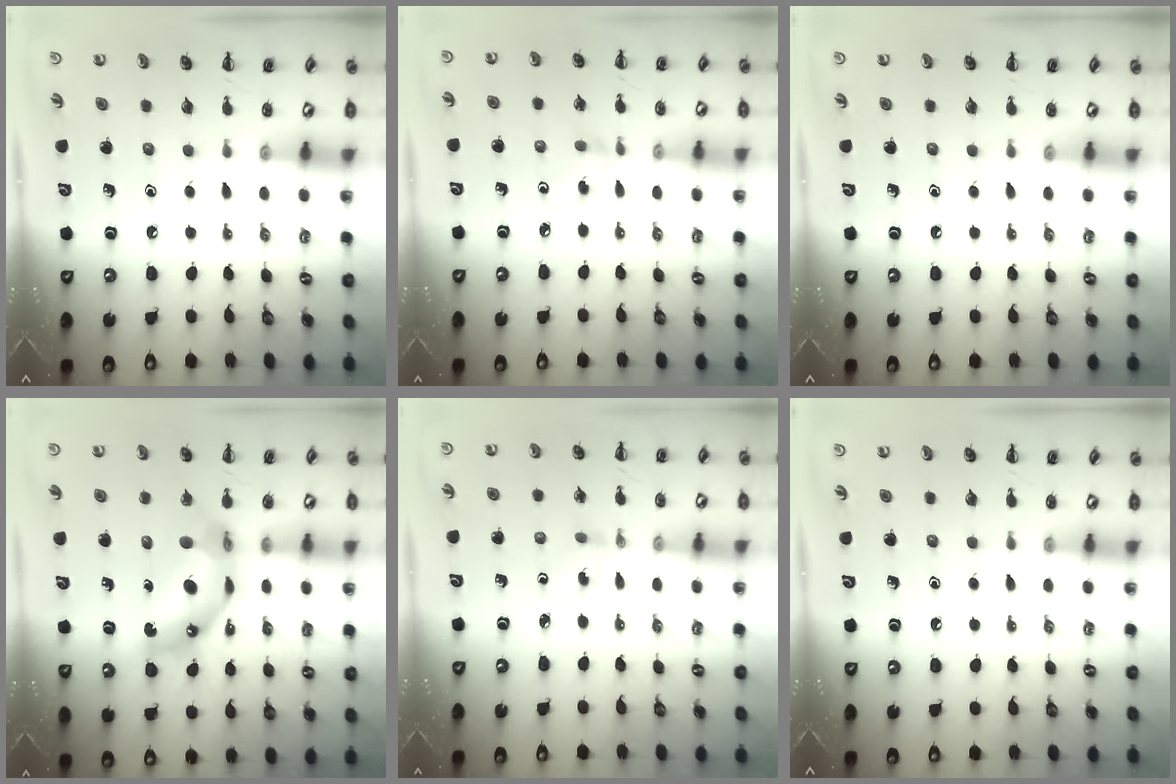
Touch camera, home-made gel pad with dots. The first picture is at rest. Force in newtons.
{"total": 3.2, "press": 3.0, "slide": 1.2}
{"total": 0.0}
{"total": 11.1, "press": 10.4, "slide": 3.9}
{"total": 1.0, "press": 0.8, "slide": 0.6}
{"total": 0.0}